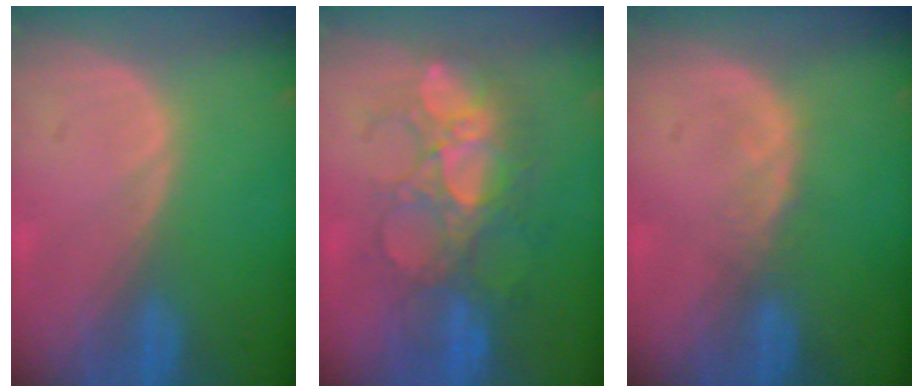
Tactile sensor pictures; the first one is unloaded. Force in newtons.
{"total": 8.9, "press": 8.7, "slide": 1.6}
{"total": 1.4, "press": 1.4, "slide": 0.2}